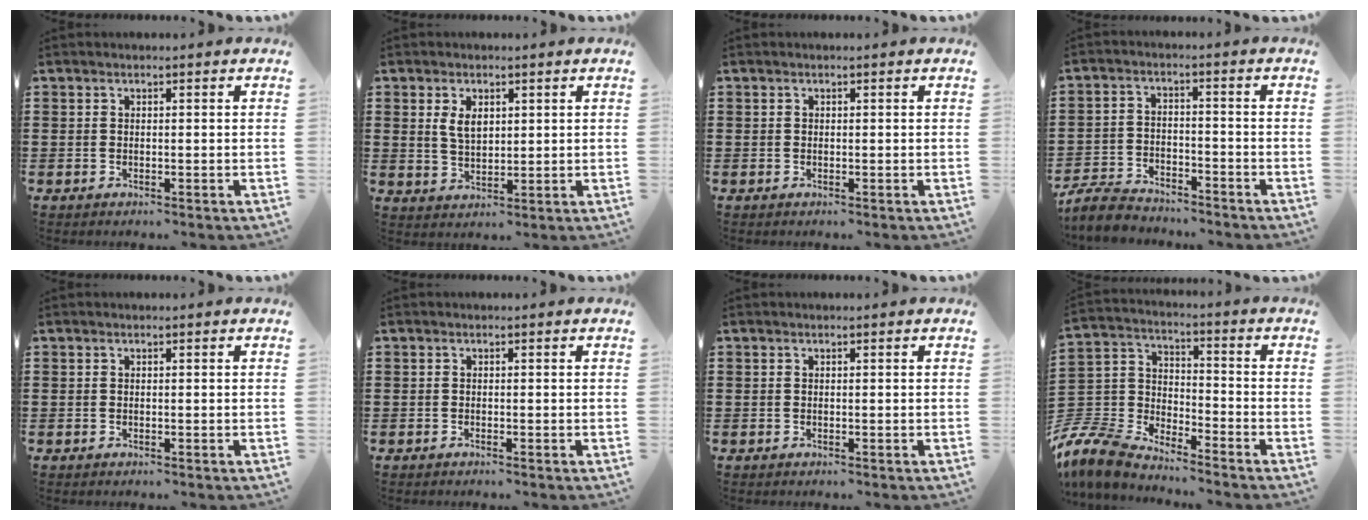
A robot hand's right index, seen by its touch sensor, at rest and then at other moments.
{"total": 3.7, "force": [1.3, 2.1, 2.8], "torque": [-0.052, 0.005, 0.021]}
{"total": 0.0}
{"total": 5.3, "force": [-5.1, 1.3, 1.0], "torque": [-0.037, 0.005, -0.105]}
{"total": 0.0}
{"total": 0.0}
{"total": 0.0}
{"total": 8.3, "force": [-7.8, 2.1, 1.5], "torque": [-0.080, -0.002, -0.170]}